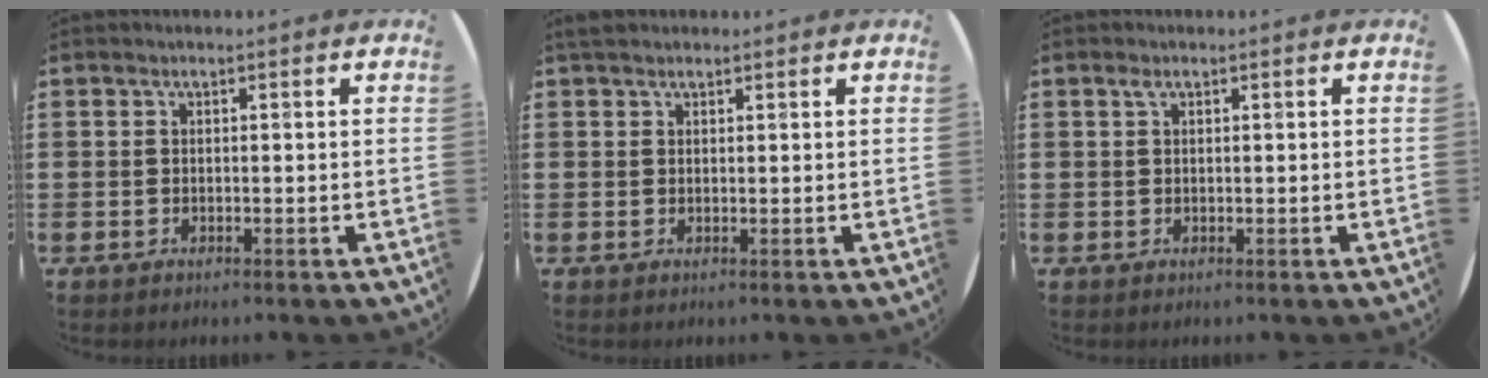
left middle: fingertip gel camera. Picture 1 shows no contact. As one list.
[{"total": 1.1, "force": [1.0, 0.4, 0.3], "torque": [-0.007, 0.003, 0.020]}, {"total": 0.8, "force": [0.4, 0.5, 0.5], "torque": [-0.003, 0.000, 0.007]}]